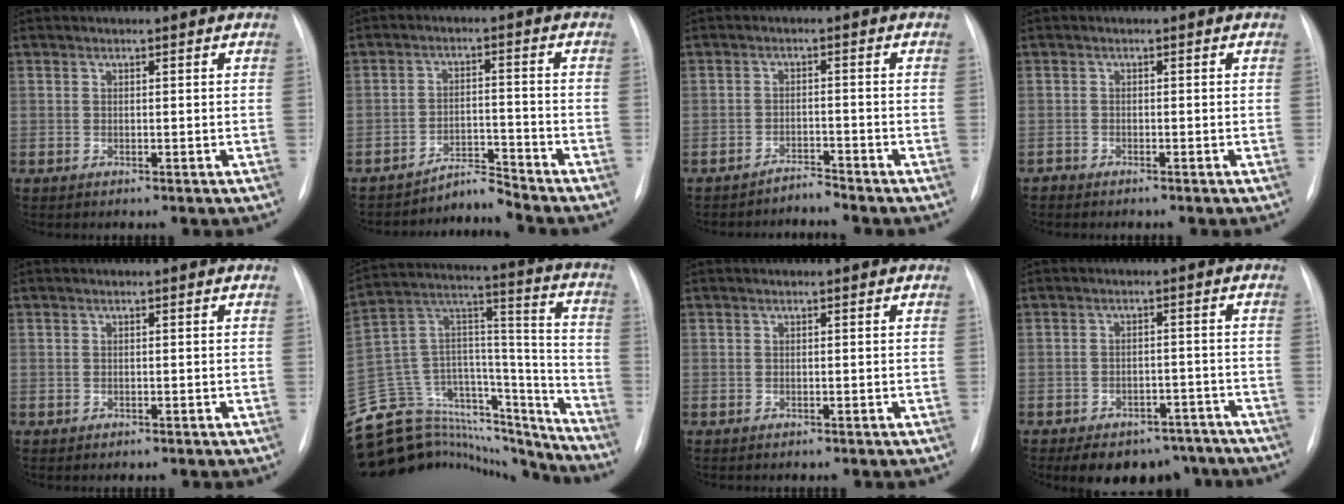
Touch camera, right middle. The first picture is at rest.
{"total": 4.2, "force": [-3.9, -1.1, -1.1], "torque": [0.019, -0.001, -0.062]}
{"total": 2.3, "force": [-2.2, -0.4, -0.6], "torque": [0.018, -0.011, -0.035]}
{"total": 0.8, "force": [-0.8, 0.0, -0.1], "torque": [-0.001, -0.002, -0.018]}
{"total": 0.0}
{"total": 31.5, "force": [-29.0, 8.7, 8.7], "torque": [-0.151, 0.041, -0.436]}
{"total": 0.0}
{"total": 12.2, "force": [-9.5, 6.5, 4.1], "torque": [-0.045, 0.018, -0.115]}